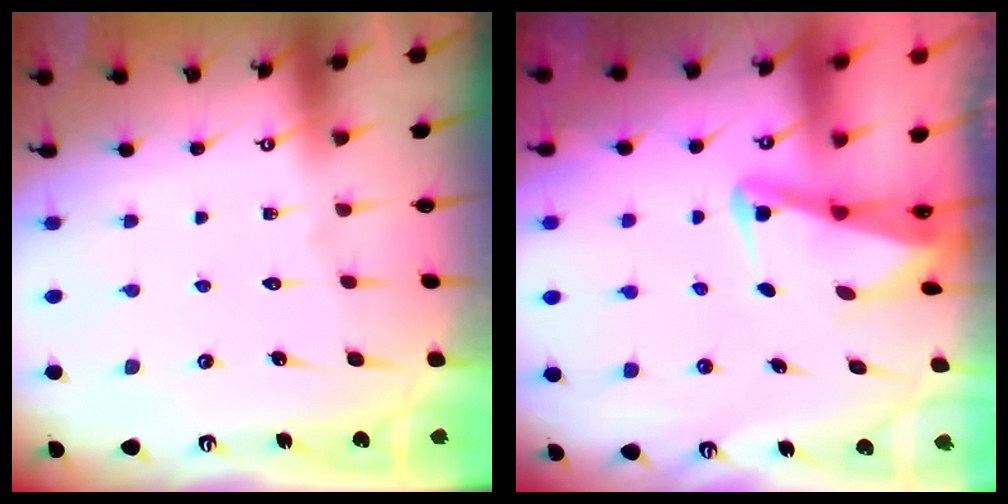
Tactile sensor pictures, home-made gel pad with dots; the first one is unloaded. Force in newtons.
{"total": 3.5, "press": 3.4, "slide": 0.7}